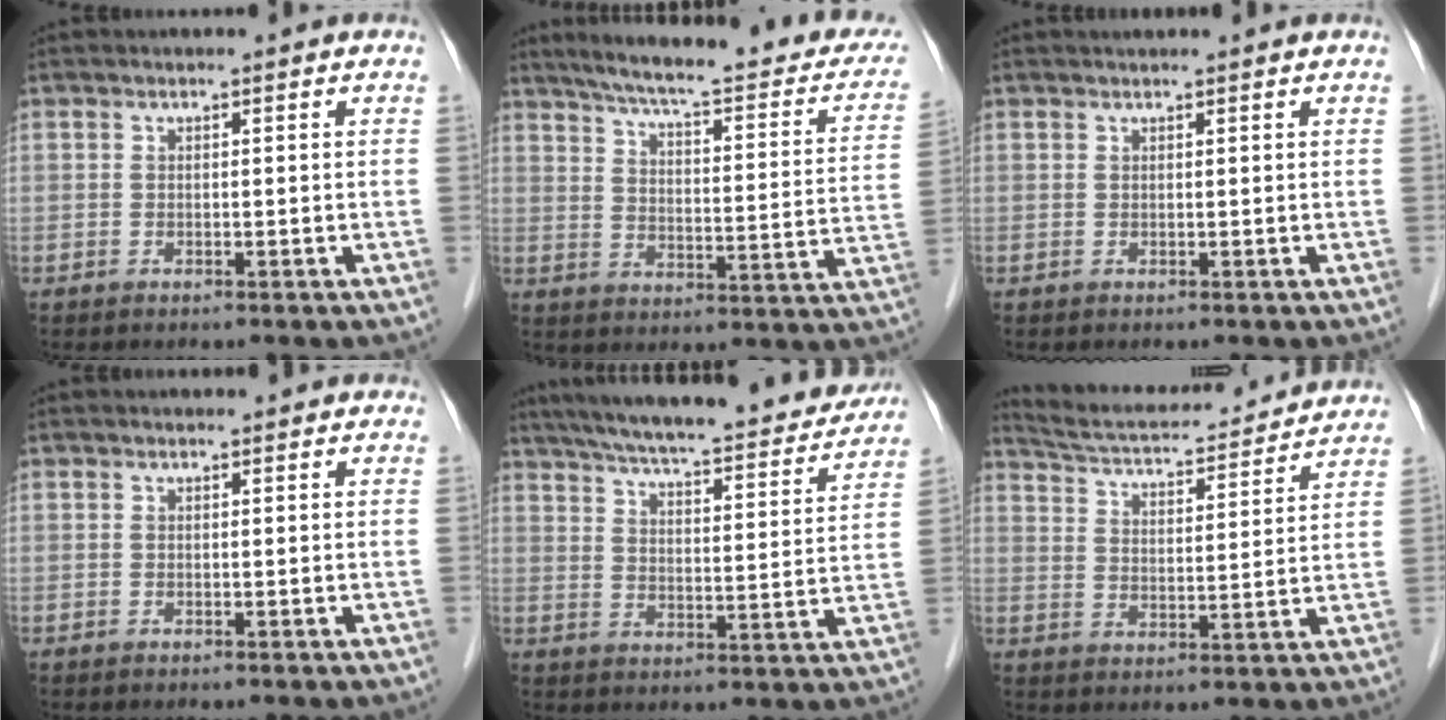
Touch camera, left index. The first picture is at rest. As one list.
[{"total": 24.7, "force": [20.7, 4.0, 12.8], "torque": [-0.174, -0.022, 0.253]}, {"total": 2.2, "force": [2.1, 0.0, 0.8], "torque": [-0.010, 0.021, 0.028]}, {"total": 2.6, "force": [2.4, 0.8, 0.8], "torque": [-0.013, 0.018, 0.021]}, {"total": 25.6, "force": [22.7, 3.7, 11.2], "torque": [-0.181, -0.017, 0.296]}, {"total": 18.2, "force": [17.2, 2.5, 5.4], "torque": [-0.086, 0.012, 0.242]}]